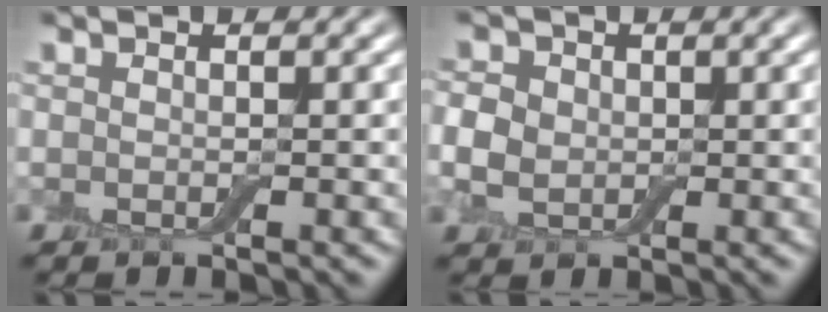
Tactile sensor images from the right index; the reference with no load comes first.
{"total": 3.0, "force": [0.1, 2.5, 1.5], "torque": [-0.036, 0.003, -0.002]}